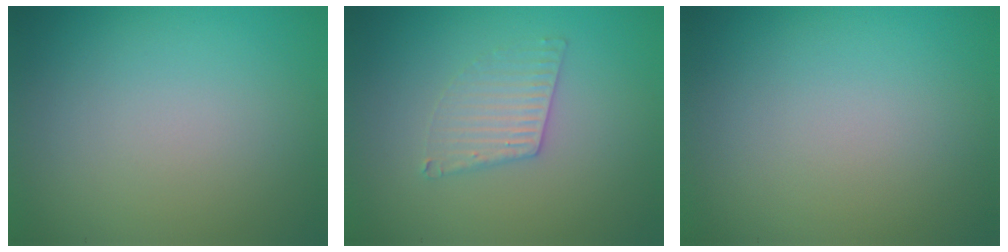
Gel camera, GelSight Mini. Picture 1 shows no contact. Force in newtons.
{"total": 2.5, "press": 2.5, "slide": 0.2}
{"total": 0.0}